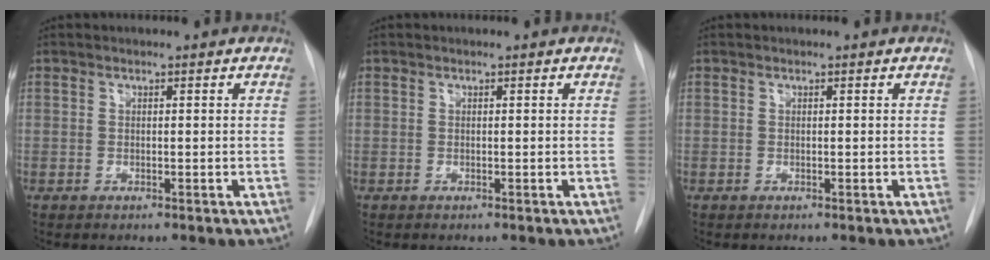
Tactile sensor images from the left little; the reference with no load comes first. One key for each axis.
{"total": 0.0}
{"total": 0.0}